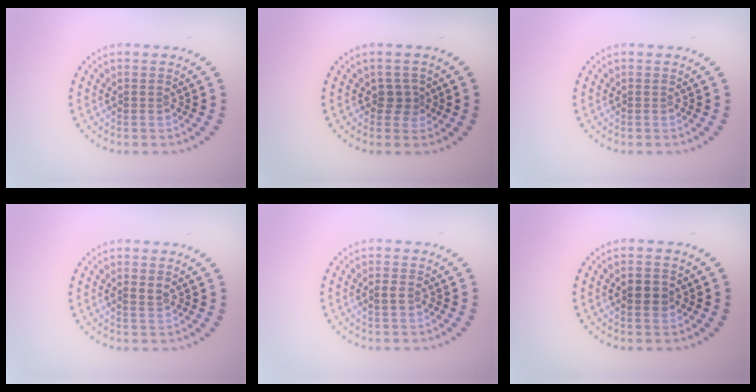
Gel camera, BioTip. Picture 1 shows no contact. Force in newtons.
{"total": 1.7, "press": 1.4, "slide": 1.0}
{"total": 0.0}
{"total": 0.9, "press": 0.8, "slide": 0.2}
{"total": 1.0, "press": 1.0, "slide": 0.1}
{"total": 2.2, "press": 2.2, "slide": 0.2}